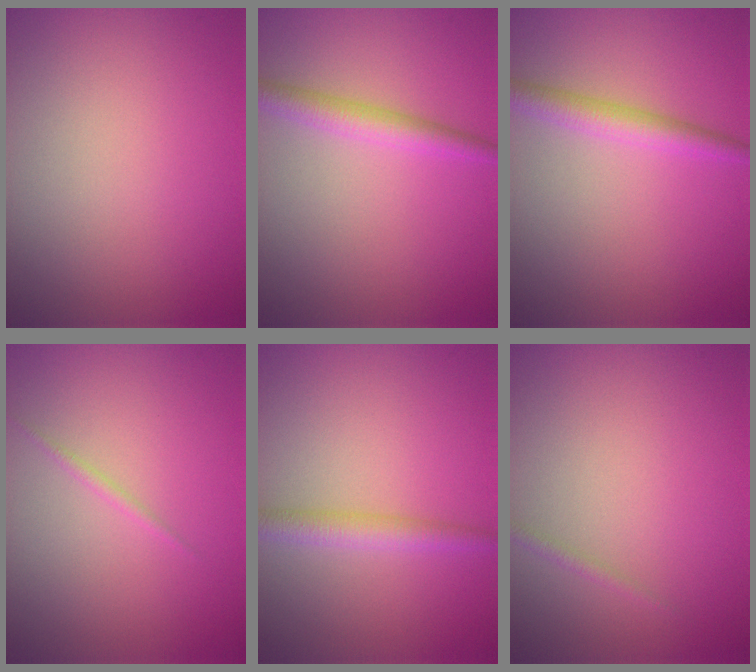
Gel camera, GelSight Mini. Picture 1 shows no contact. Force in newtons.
{"total": 2.6, "press": 2.6, "slide": 0.1}
{"total": 2.6, "press": 2.6, "slide": 0.1}
{"total": 0.6, "press": 0.6, "slide": 0.0}
{"total": 2.3, "press": 2.3, "slide": 0.0}
{"total": 0.7, "press": 0.7, "slide": 0.0}